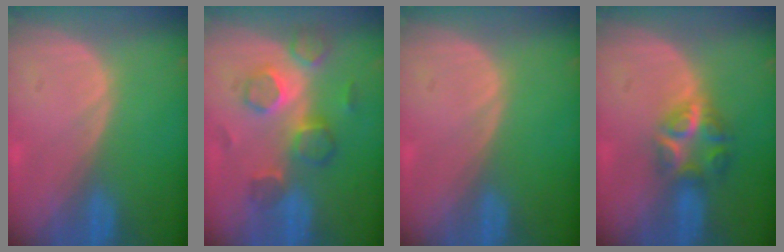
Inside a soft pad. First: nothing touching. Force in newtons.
{"total": 7.8, "press": 7.3, "slide": 2.8}
{"total": 0.0}
{"total": 6.1, "press": 5.5, "slide": 2.7}